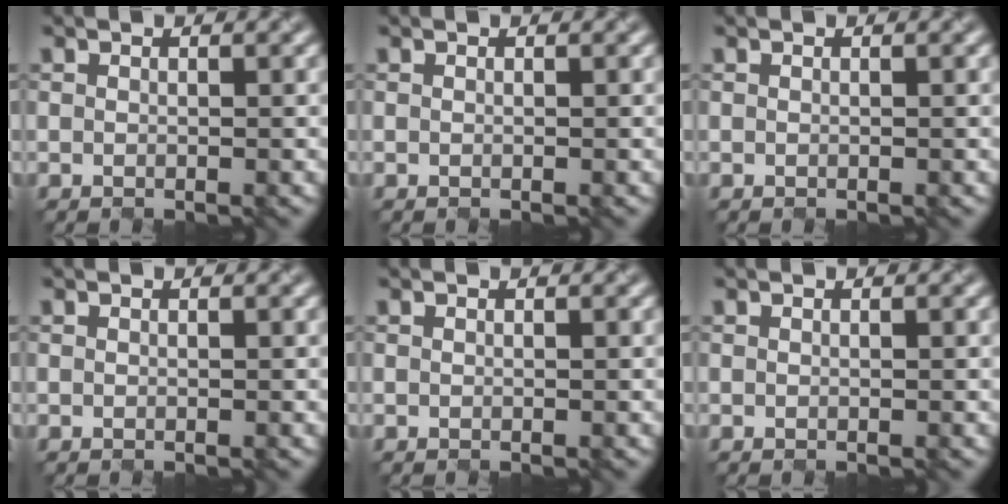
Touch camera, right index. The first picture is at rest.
{"total": 0.0}
{"total": 0.0}
{"total": 0.0}
{"total": 0.0}
{"total": 0.0}